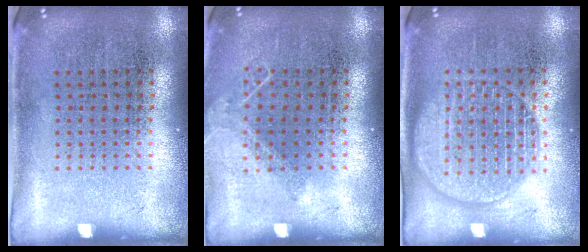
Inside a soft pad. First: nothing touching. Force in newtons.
{"total": 0.9, "press": 0.9, "slide": 0.1}
{"total": 1.8, "press": 1.8, "slide": 0.2}